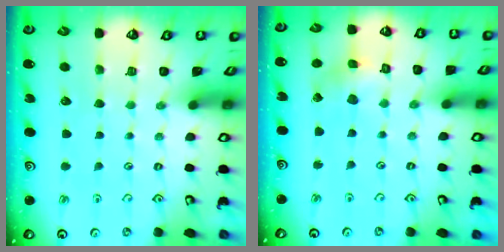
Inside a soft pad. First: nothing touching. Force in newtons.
{"total": 2.9, "press": 2.9, "slide": 0.3}